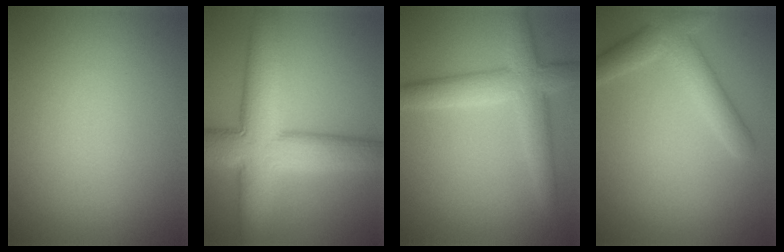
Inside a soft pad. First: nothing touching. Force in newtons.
{"total": 10.4, "press": 10.4, "slide": 0.5}
{"total": 5.1, "press": 5.1, "slide": 0.1}
{"total": 4.3, "press": 4.3, "slide": 0.2}